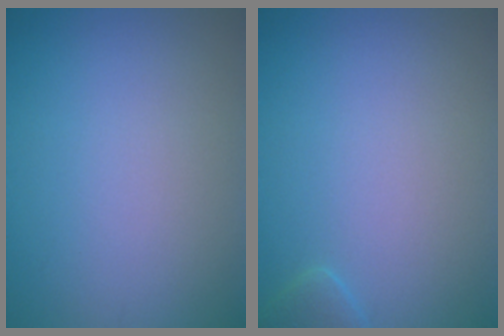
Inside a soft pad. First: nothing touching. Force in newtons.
{"total": 1.3, "press": 1.3, "slide": 0.1}